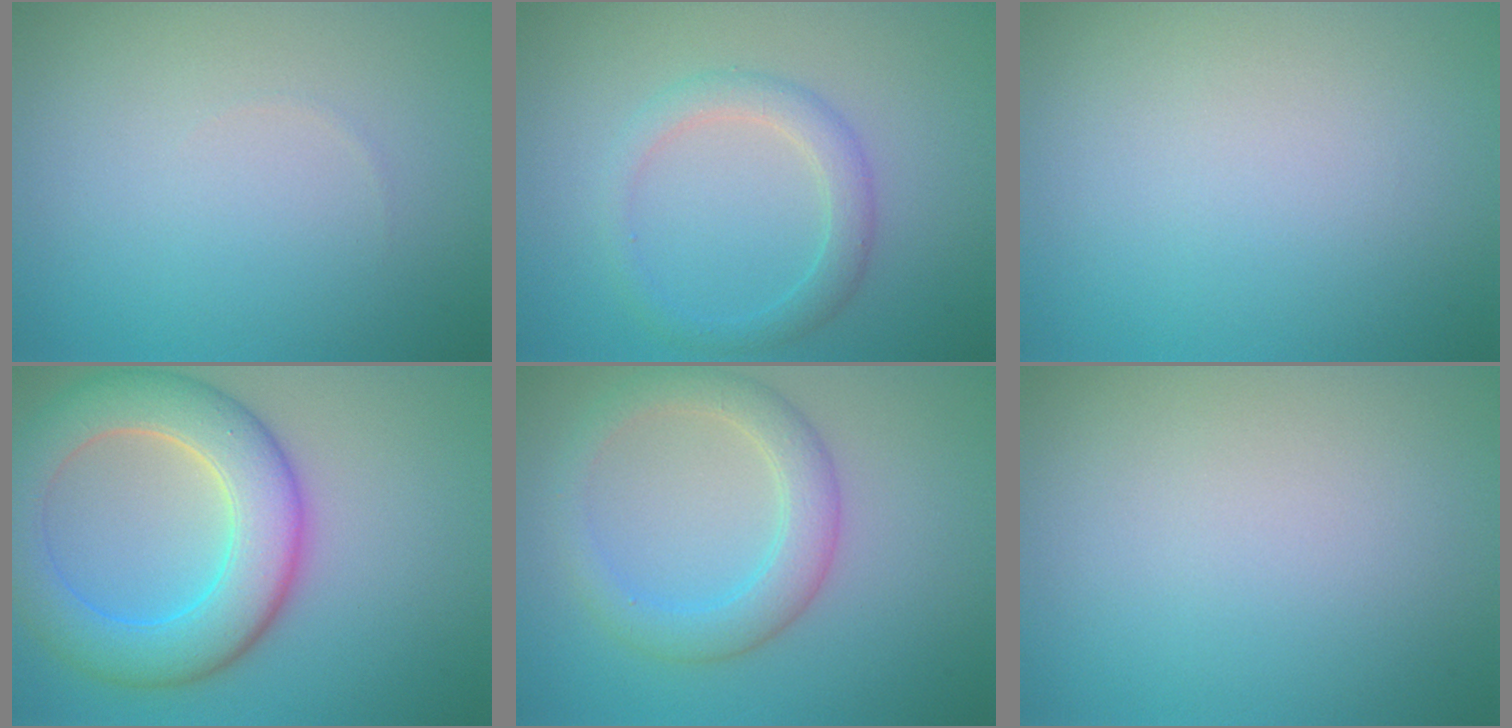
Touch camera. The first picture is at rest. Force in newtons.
{"total": 2.5, "press": 2.5, "slide": 0.2}
{"total": 0.0}
{"total": 7.8, "press": 7.8, "slide": 0.3}
{"total": 3.7, "press": 3.7, "slide": 0.2}
{"total": 0.0}